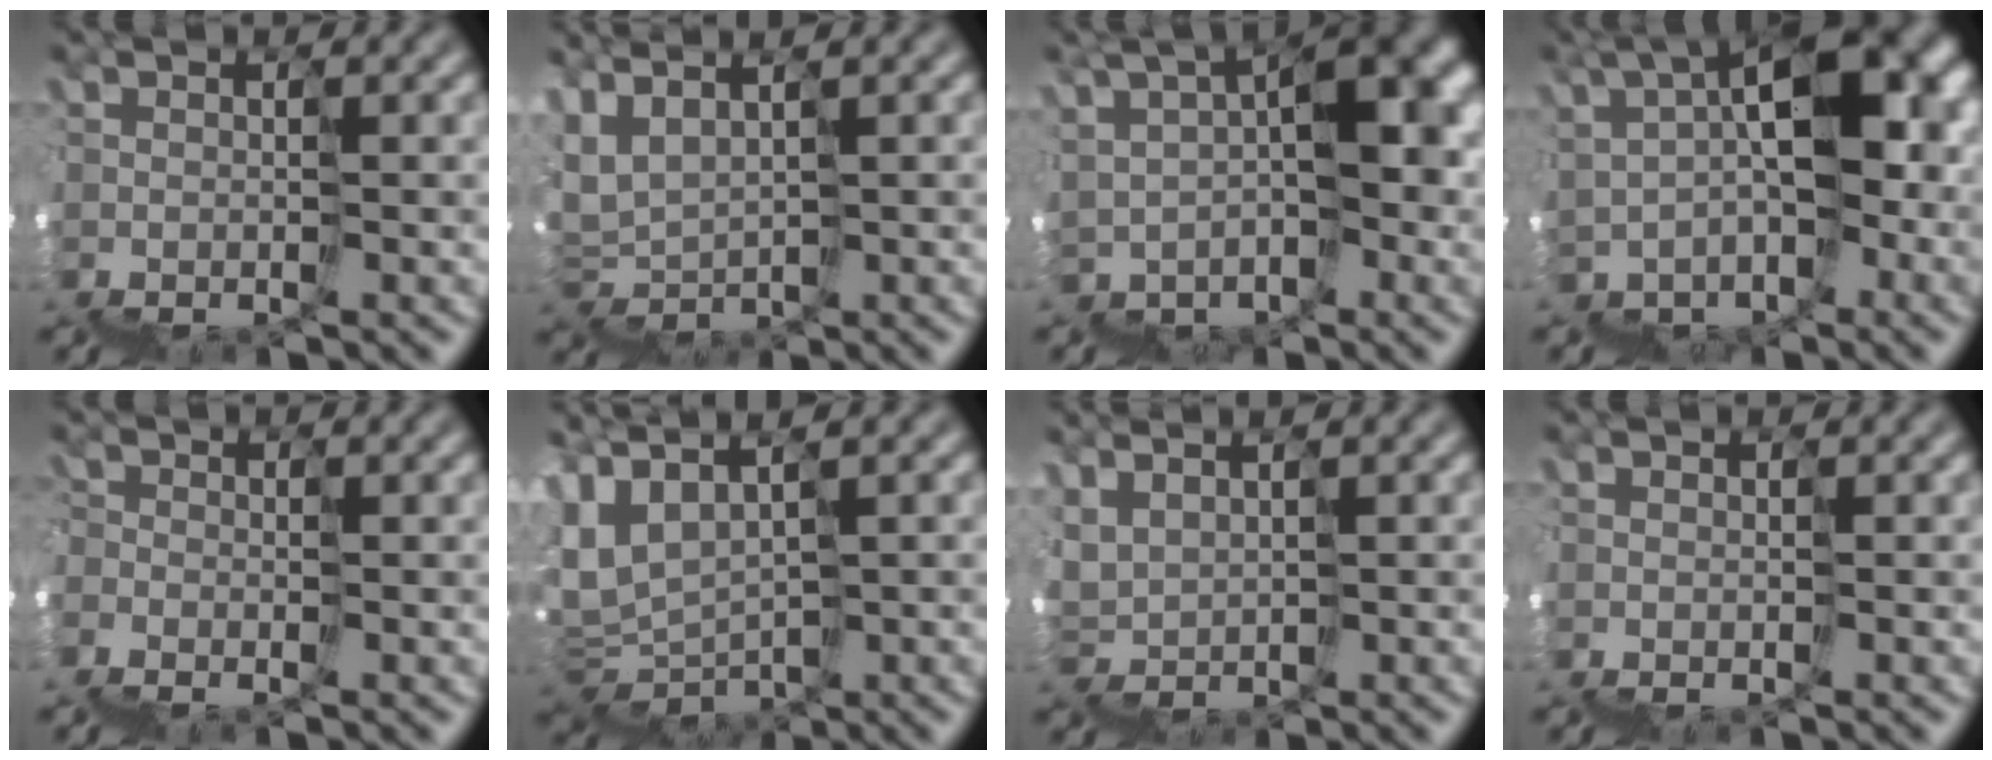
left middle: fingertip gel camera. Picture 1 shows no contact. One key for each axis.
{"total": 4.3, "fx": 4.0, "fy": -0.3, "fz": -1.6, "tx": -0.001, "ty": 0.037, "tz": 0.072}
{"total": 5.9, "fx": 2.7, "fy": 3.3, "fz": 4.1, "tx": -0.055, "ty": 0.032, "tz": 0.035}
{"total": 8.2, "fx": 3.0, "fy": 4.7, "fz": 6.1, "tx": -0.092, "ty": 0.037, "tz": 0.046}
{"total": 2.0, "fx": -0.6, "fy": -0.1, "fz": -1.9, "tx": 0.030, "ty": 0.011, "tz": -0.026}
{"total": 4.4, "fx": 4.2, "fy": 1.4, "fz": 0.4, "tx": -0.052, "ty": 0.024, "tz": 0.080}
{"total": 3.9, "fx": 3.7, "fy": 0.4, "fz": -1.3, "tx": 0.008, "ty": 0.042, "tz": 0.080}
{"total": 0.0}